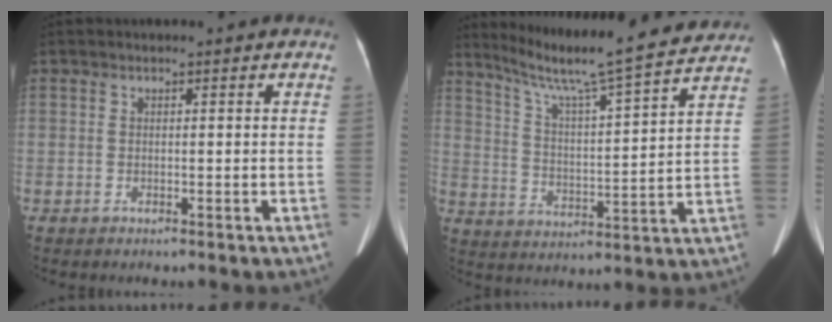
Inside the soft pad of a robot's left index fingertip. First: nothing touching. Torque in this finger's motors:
{"motor_torque": [0.70, -1.15, 0.02, 0.06]}